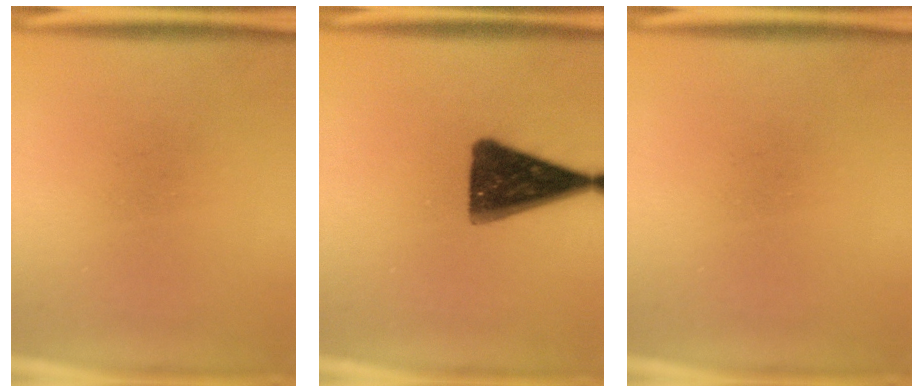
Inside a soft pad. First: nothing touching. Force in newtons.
{"total": 13.8}
{"total": 0.0}